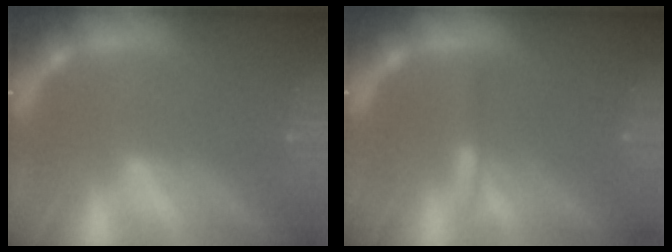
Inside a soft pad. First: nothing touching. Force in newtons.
{"total": 0.9}